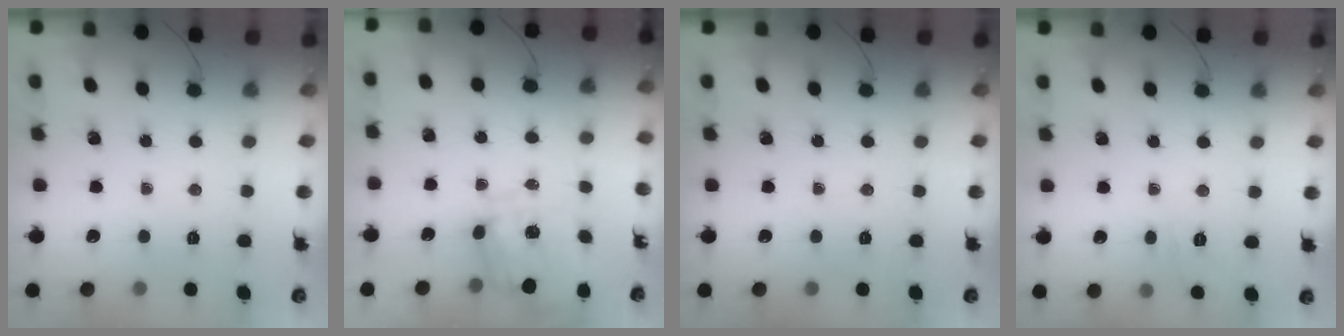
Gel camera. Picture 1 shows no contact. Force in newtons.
{"total": 2.7, "press": 2.5, "slide": 1.0}
{"total": 0.0}
{"total": 2.0, "press": 0.8, "slide": 1.9}